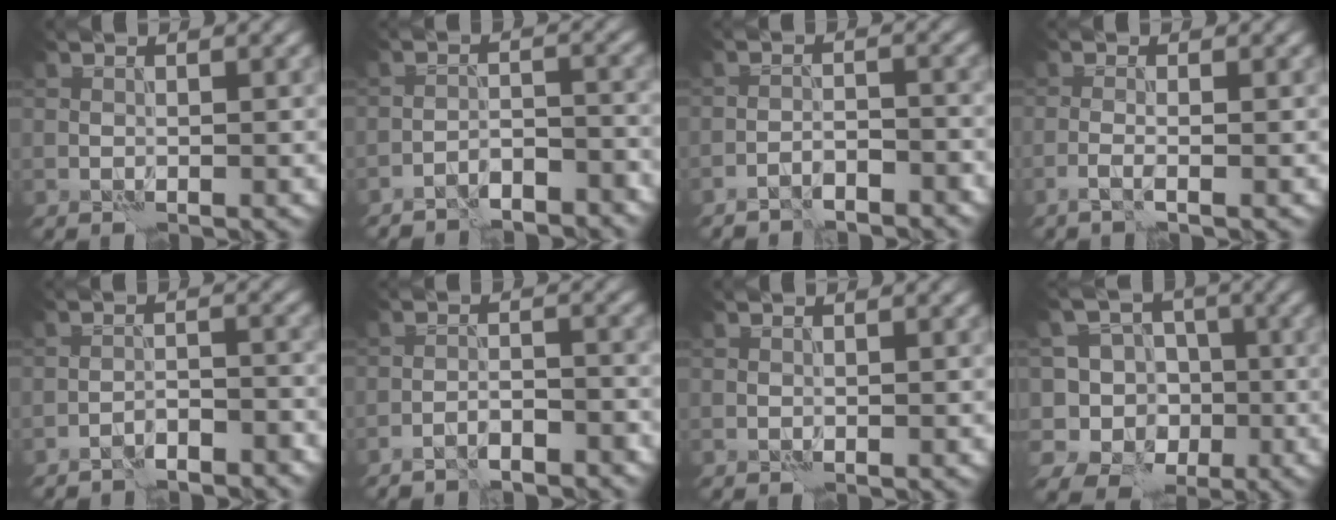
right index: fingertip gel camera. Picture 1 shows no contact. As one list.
[{"total": 4.8, "force": [-4.2, 1.2, 1.8], "torque": [-0.024, 0.000, -0.071]}, {"total": 3.1, "force": [-2.7, 0.7, 1.2], "torque": [-0.015, 0.004, -0.048]}, {"total": 1.2, "force": [-0.6, 0.0, 1.0], "torque": [-0.019, -0.001, -0.021]}, {"total": 3.4, "force": [-3.0, 0.7, 1.4], "torque": [-0.016, 0.006, -0.052]}, {"total": 3.4, "force": [-2.9, 0.7, 1.5], "torque": [-0.021, 0.004, -0.050]}, {"total": 0.0}, {"total": 9.0, "force": [-1.2, 8.6, 2.3], "torque": [-0.047, 0.031, -0.053]}]